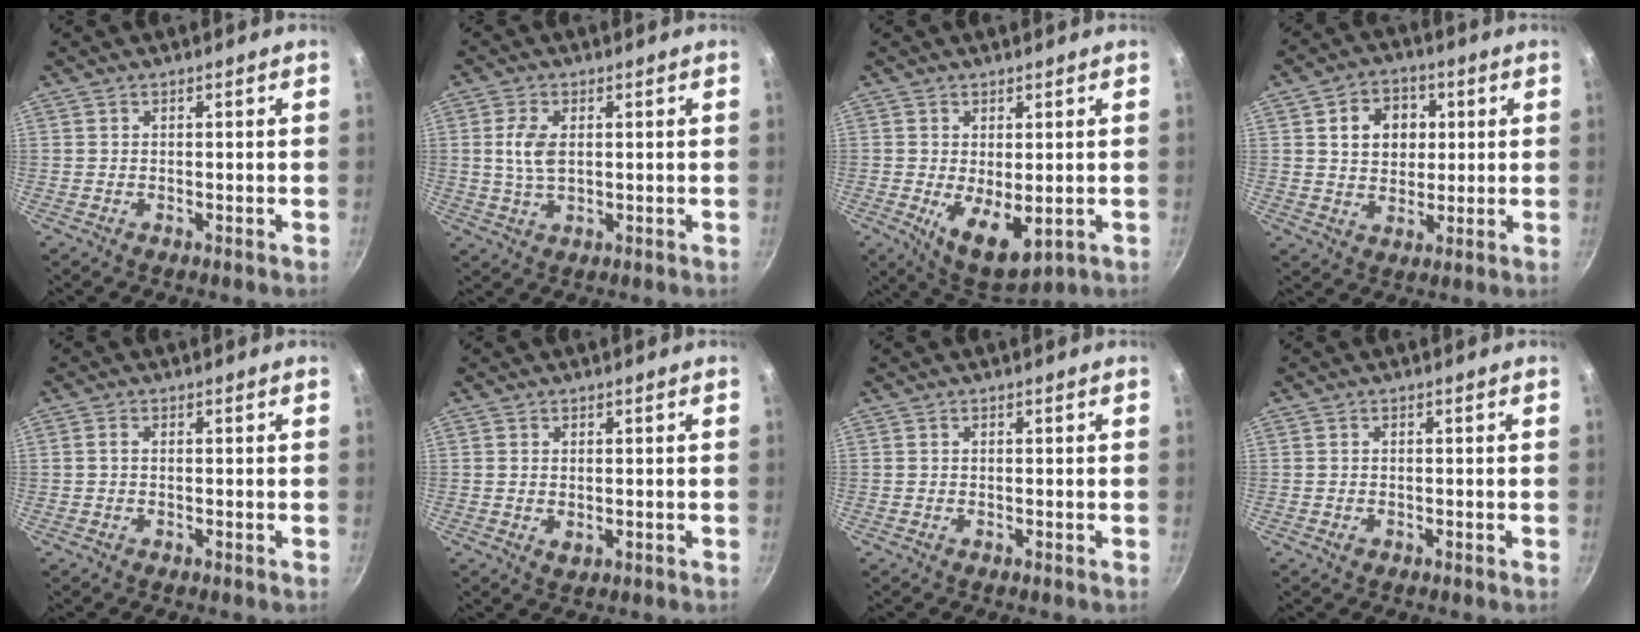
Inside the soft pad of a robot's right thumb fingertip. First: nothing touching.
{"total": 5.7, "force": [0.9, 3.2, 4.6], "torque": [-0.089, 0.001, 0.018]}
{"total": 9.3, "force": [-1.1, 4.7, 8.0], "torque": [-0.105, -0.021, -0.001]}
{"total": 9.3, "force": [2.3, 7.4, 5.2], "torque": [-0.052, 0.004, 0.034]}
{"total": 1.1, "force": [0.0, 0.7, 0.8], "torque": [-0.016, 0.005, -0.001]}
{"total": 1.9, "force": [0.0, 1.3, 1.4], "torque": [-0.023, -0.004, 0.001]}
{"total": 0.0}
{"total": 1.0, "force": [-0.5, 0.7, 0.4], "torque": [-0.006, 0.001, -0.008]}